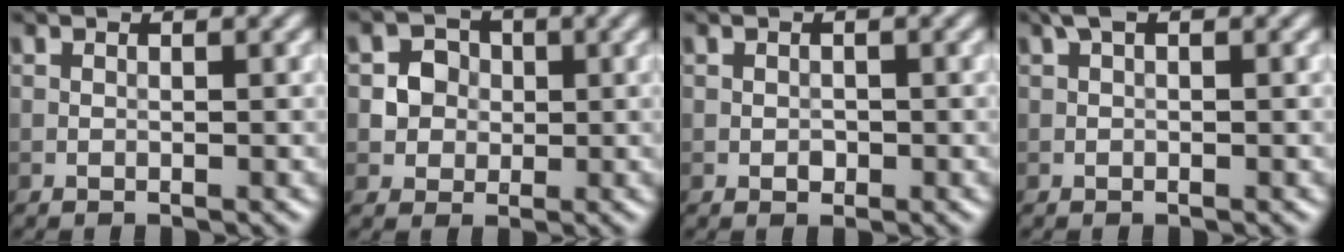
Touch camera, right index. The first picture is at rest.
{"total": 2.7, "force": [0.0, 2.6, 0.9], "torque": [-0.004, -0.003, -0.002]}
{"total": 0.7, "force": [-0.2, 0.6, 0.4], "torque": [-0.004, -0.003, -0.004]}
{"total": 1.1, "force": [0.4, 0.4, 1.0], "torque": [-0.020, 0.005, 0.006]}